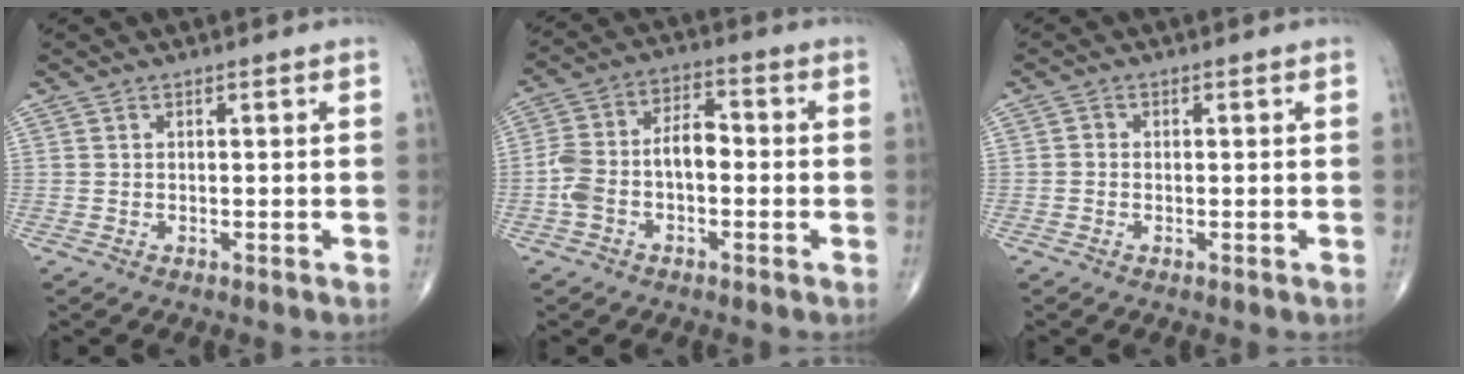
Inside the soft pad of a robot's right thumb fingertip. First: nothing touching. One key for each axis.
{"total": 9.7, "fx": -1.7, "fy": 5.5, "fz": 7.8, "tx": -0.151, "ty": 0.042, "tz": -0.037}
{"total": 0.9, "fx": -0.2, "fy": 0.7, "fz": 0.4, "tx": -0.001, "ty": 0.002, "tz": -0.009}